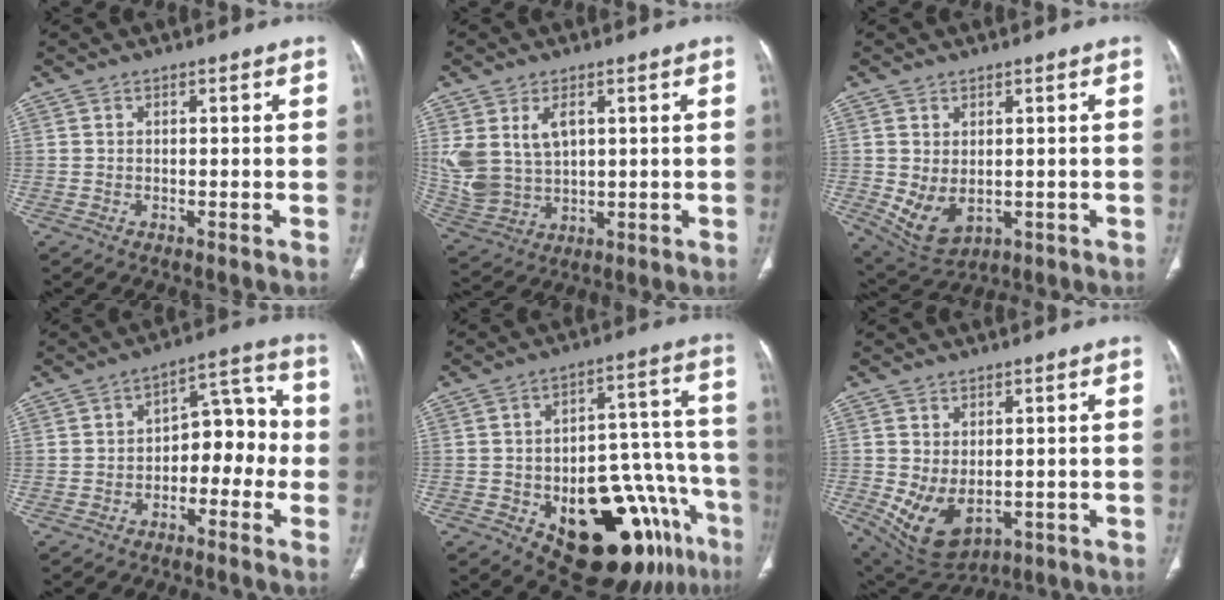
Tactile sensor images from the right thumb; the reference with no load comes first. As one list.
[{"total": 11.4, "force": [2.7, 7.9, 7.8], "torque": [-0.157, -0.003, 0.072]}, {"total": 7.3, "force": [-0.5, 5.0, 5.3], "torque": [-0.090, -0.007, 0.017]}, {"total": 9.9, "force": [-2.7, 6.3, 7.2], "torque": [-0.053, 0.054, -0.049]}, {"total": 24.6, "force": [-11.9, 10.8, 18.6], "torque": [-0.177, 0.076, -0.153]}, {"total": 9.4, "force": [-1.2, 6.1, 7.0], "torque": [-0.116, -0.007, 0.009]}]